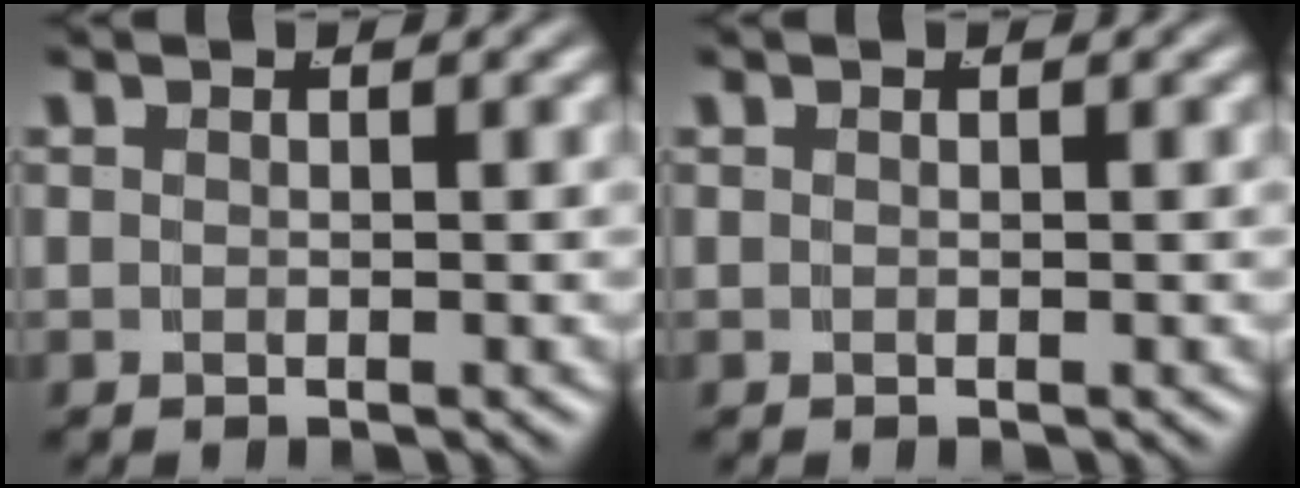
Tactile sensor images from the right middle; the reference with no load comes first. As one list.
[{"total": 0.0}]